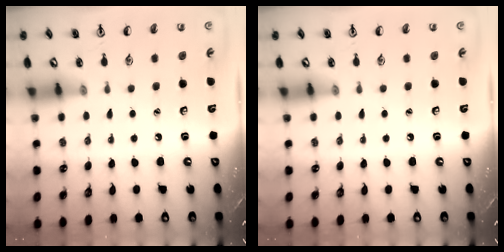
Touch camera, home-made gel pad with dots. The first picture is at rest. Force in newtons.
{"total": 0.0}